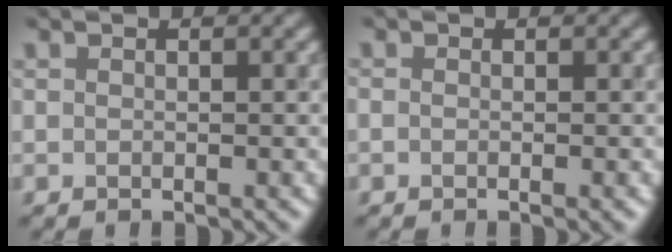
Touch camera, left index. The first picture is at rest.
{"total": 1.0, "force": [-0.4, 0.4, 0.8], "torque": [-0.004, -0.006, -0.005]}